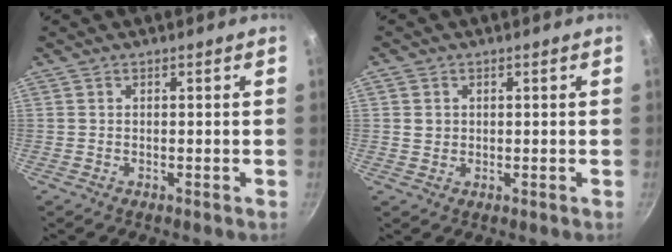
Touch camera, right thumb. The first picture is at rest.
{"total": 2.2, "force": [0.4, 2.0, 0.9], "torque": [-0.010, 0.002, 0.007]}